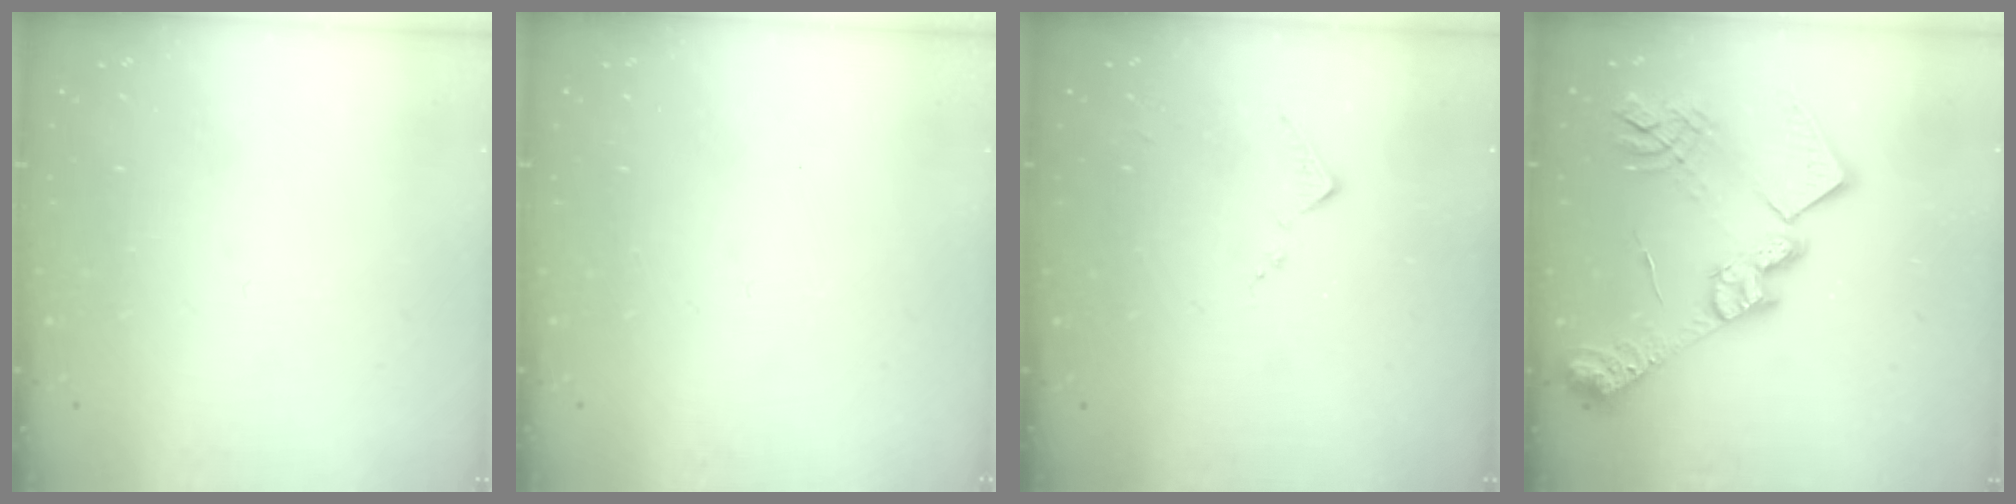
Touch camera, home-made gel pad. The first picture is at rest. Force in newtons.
{"total": 0.0}
{"total": 7.1, "press": 7.1, "slide": 0.7}
{"total": 23.9, "press": 23.8, "slide": 2.0}